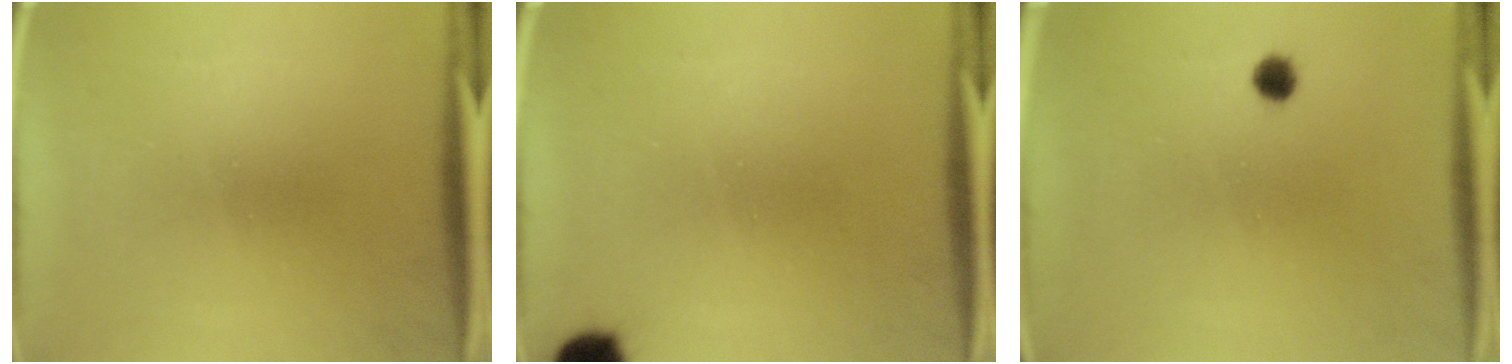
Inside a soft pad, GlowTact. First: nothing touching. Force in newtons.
{"total": 5.8}
{"total": 1.8}